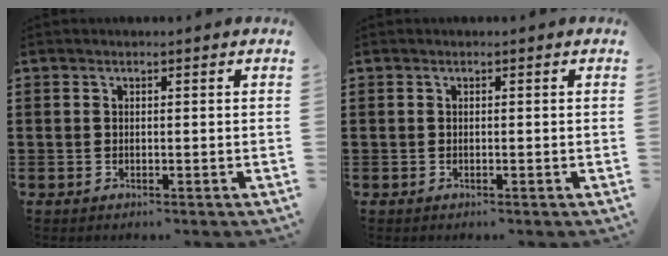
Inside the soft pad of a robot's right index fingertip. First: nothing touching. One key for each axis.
{"total": 0.0}